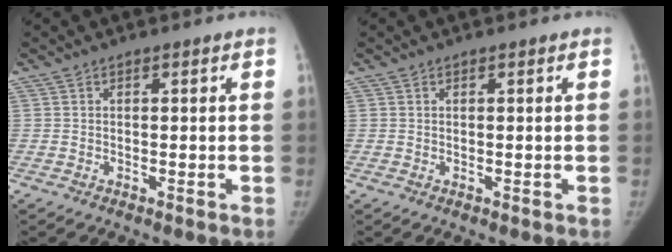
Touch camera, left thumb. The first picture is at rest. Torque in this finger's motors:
{"motor_torque": [-0.12, 0.08, 0.33, -0.52, -0.02]}